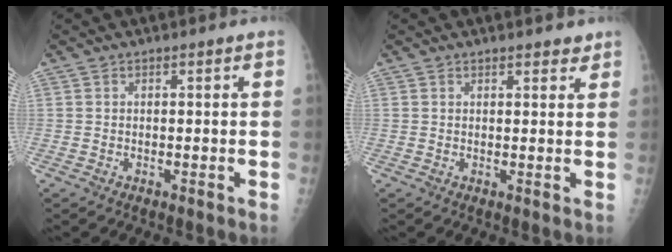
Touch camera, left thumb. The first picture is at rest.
{"total": 3.3, "force": [2.7, 1.1, 1.6], "torque": [-0.003, -0.010, 0.033]}